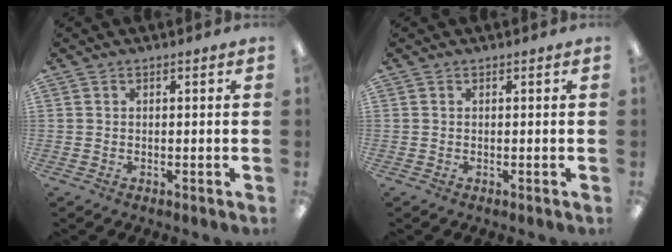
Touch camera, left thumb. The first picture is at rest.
{"total": 0.0}